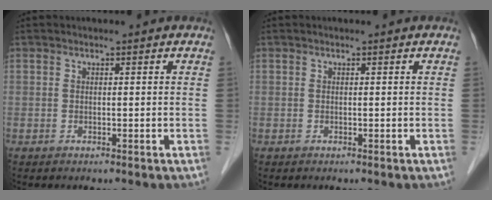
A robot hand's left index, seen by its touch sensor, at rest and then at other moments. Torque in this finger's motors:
{"motor_torque": [0.00, 0.00, 0.01, 0.00]}